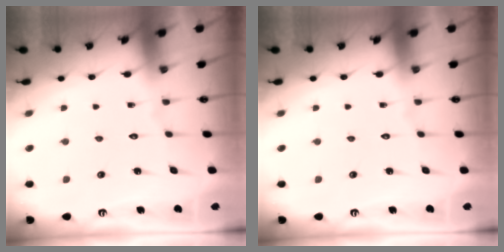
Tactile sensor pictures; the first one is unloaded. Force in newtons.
{"total": 0.0}